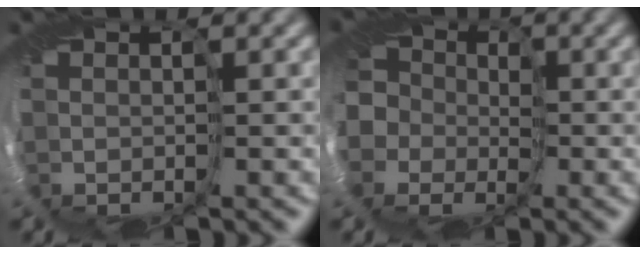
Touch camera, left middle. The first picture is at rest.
{"total": 8.4, "force": [0.8, 7.8, 2.9], "torque": [-0.066, 0.023, -0.041]}